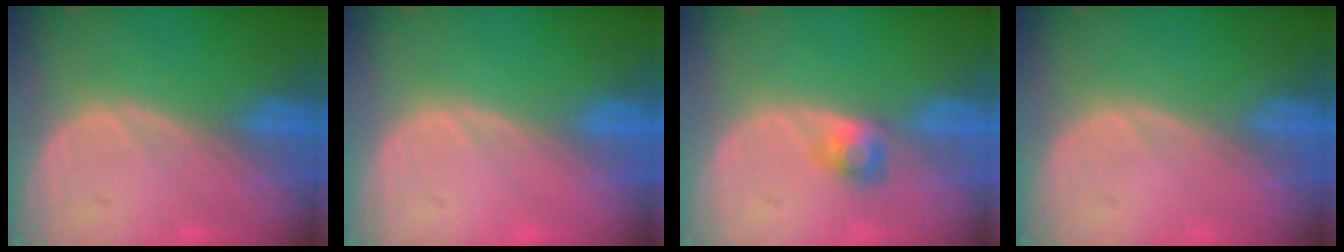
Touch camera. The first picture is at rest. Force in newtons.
{"total": 0.0}
{"total": 2.4, "press": 2.3, "slide": 0.9}
{"total": 0.0}